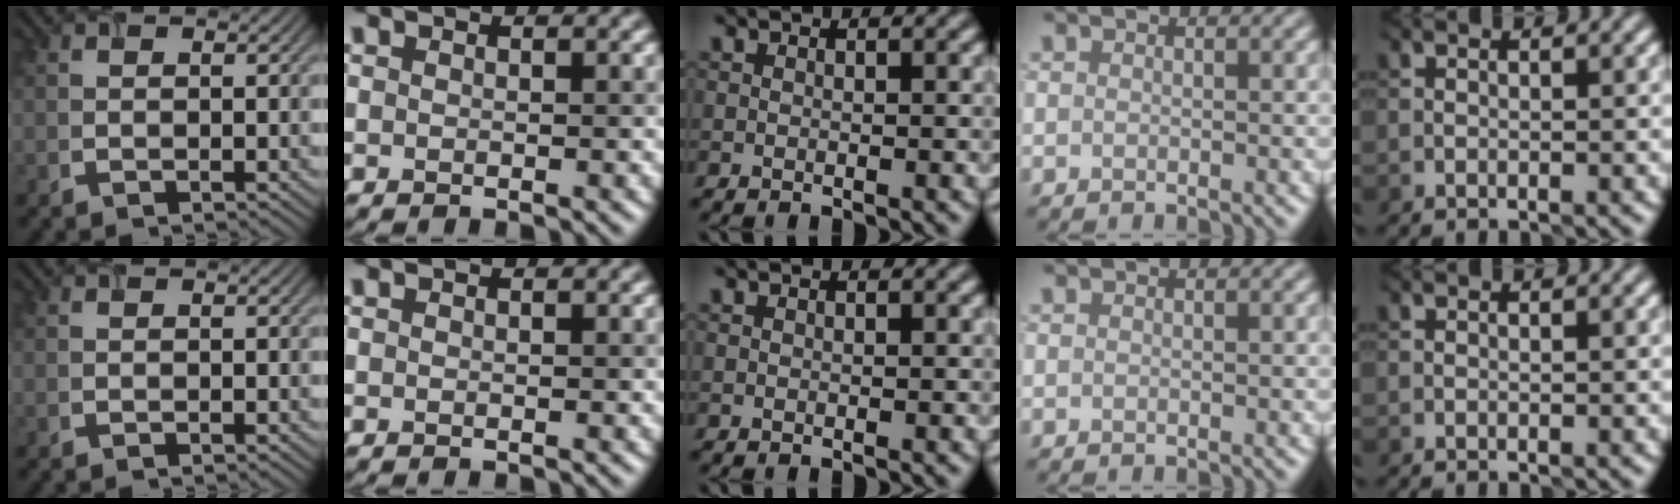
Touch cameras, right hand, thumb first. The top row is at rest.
{}